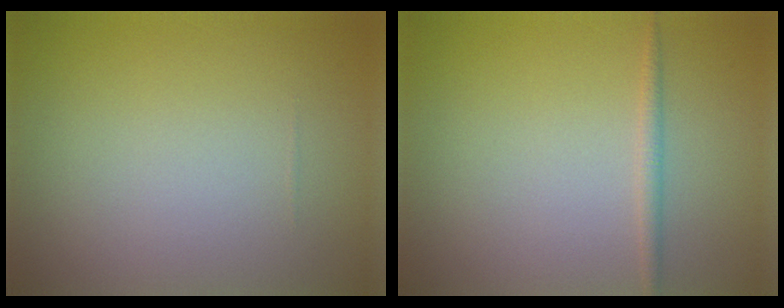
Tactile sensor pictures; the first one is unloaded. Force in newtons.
{"total": 1.1, "press": 1.1, "slide": 0.1}